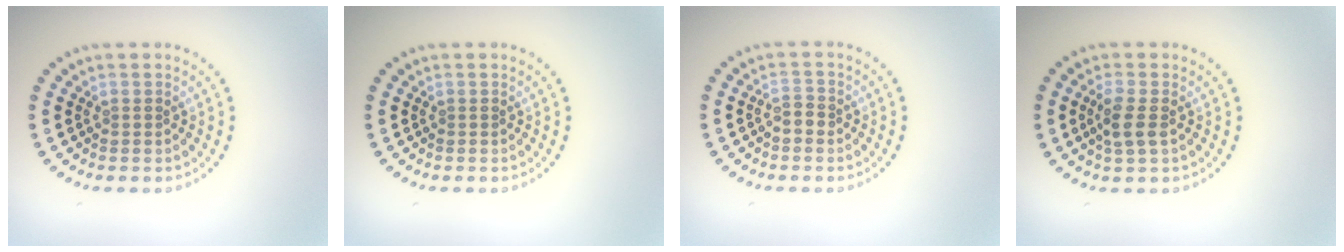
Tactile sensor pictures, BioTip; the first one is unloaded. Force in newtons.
{"total": 0.0}
{"total": 1.2, "press": 1.2, "slide": 0.4}
{"total": 2.3, "press": 2.1, "slide": 0.9}